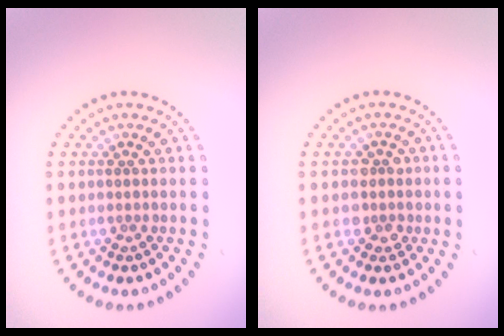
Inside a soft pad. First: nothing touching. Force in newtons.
{"total": 1.7, "press": 1.5, "slide": 0.8}